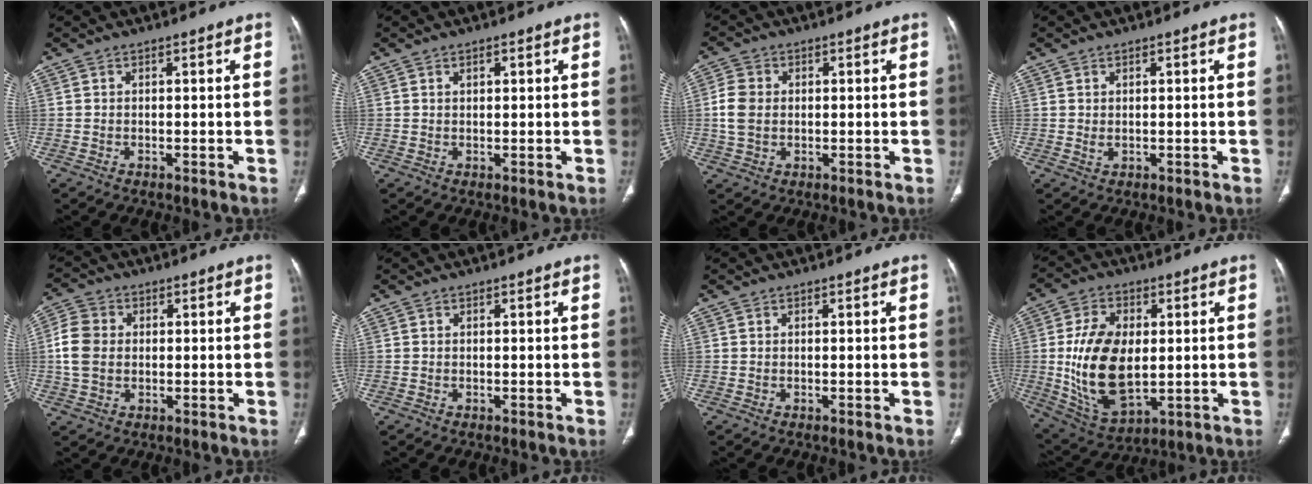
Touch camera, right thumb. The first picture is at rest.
{"total": 1.3, "force": [0.6, 0.7, 0.9], "torque": [-0.014, -0.001, 0.011]}
{"total": 5.5, "force": [0.2, 4.2, 3.6], "torque": [-0.077, 0.008, 0.003]}
{"total": 1.2, "force": [0.3, 0.7, 0.9], "torque": [-0.018, -0.003, 0.012]}
{"total": 7.4, "force": [0.2, 5.8, 4.6], "torque": [-0.094, 0.012, 0.000]}
{"total": 0.0}
{"total": 0.0}
{"total": 16.9, "force": [0.3, 10.2, 13.5], "torque": [-0.239, -0.008, 0.023]}